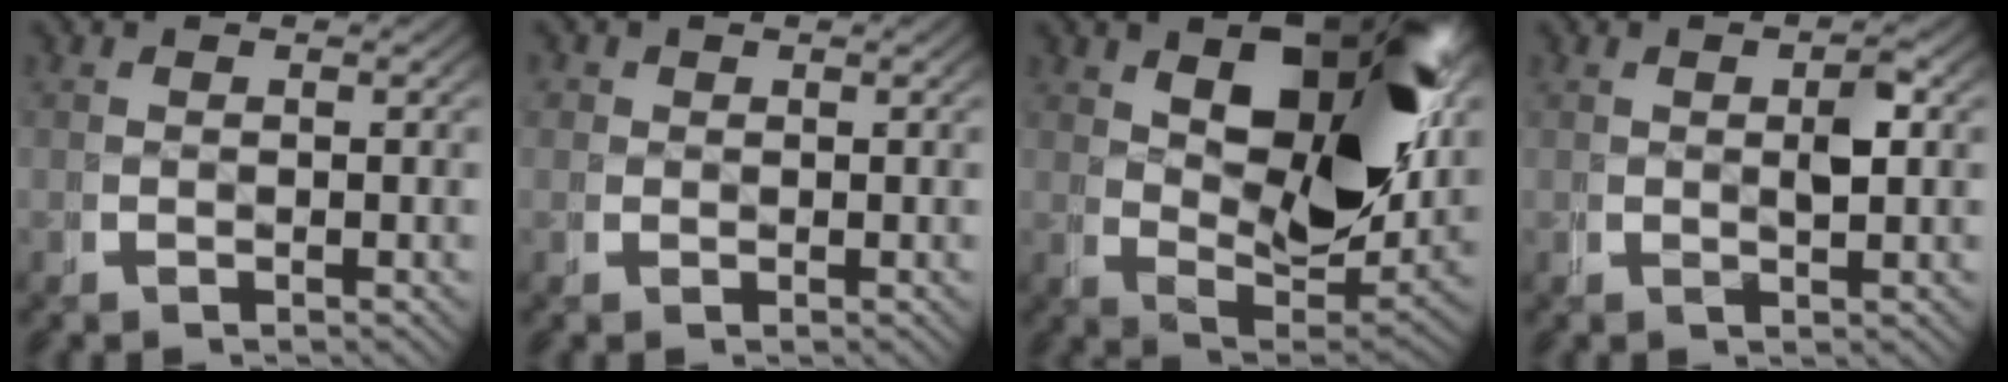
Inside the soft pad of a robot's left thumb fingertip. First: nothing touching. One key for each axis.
{"total": 1.5, "fx": 0.5, "fy": 1.3, "fz": 0.4, "tx": -0.012, "ty": -0.009, "tz": 0.010}
{"total": 15.1, "fx": 2.9, "fy": 7.2, "fz": 12.9, "tx": -0.194, "ty": -0.033, "tz": 0.065}
{"total": 2.1, "fx": 0.5, "fy": 0.3, "fz": 2.0, "tx": -0.039, "ty": 0.000, "tz": 0.012}